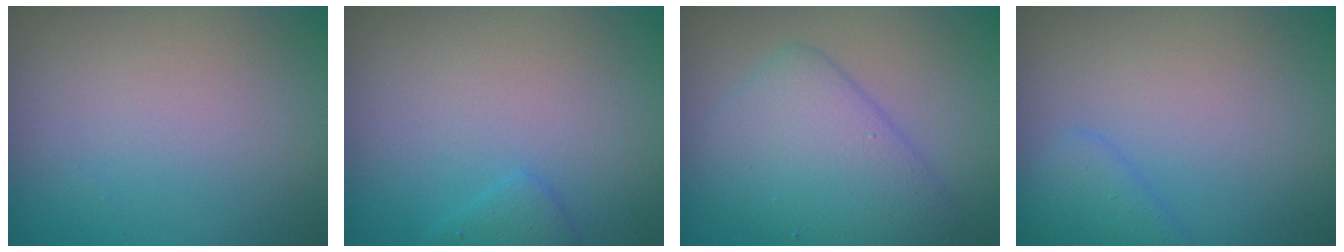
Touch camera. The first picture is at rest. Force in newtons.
{"total": 1.2, "press": 1.2, "slide": 0.2}
{"total": 5.4, "press": 5.4, "slide": 0.1}
{"total": 1.9, "press": 1.9, "slide": 0.1}